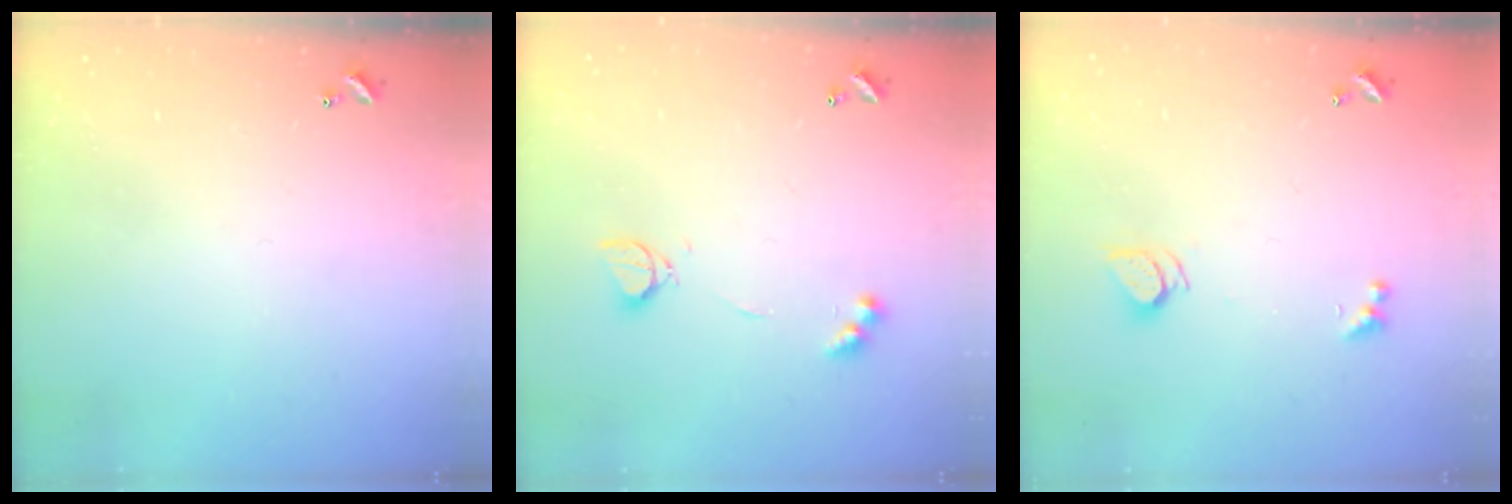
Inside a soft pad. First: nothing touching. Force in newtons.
{"total": 4.4, "press": 4.3, "slide": 0.8}
{"total": 2.3, "press": 2.3, "slide": 0.2}